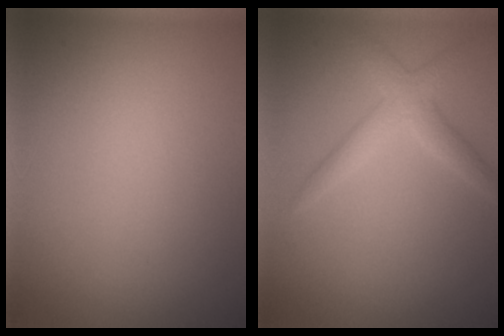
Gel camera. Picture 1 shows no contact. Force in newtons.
{"total": 2.6, "press": 2.6, "slide": 0.0}